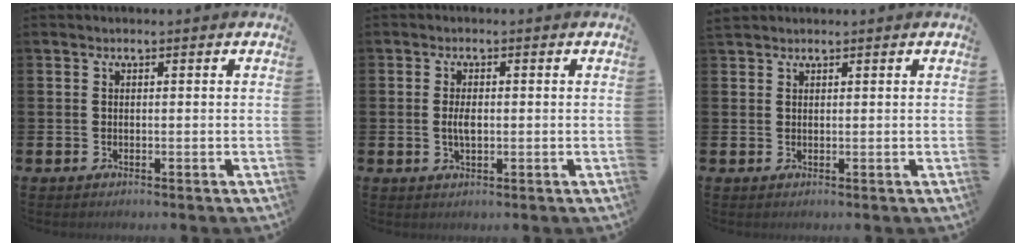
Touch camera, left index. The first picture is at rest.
{"total": 2.4, "force": [0.0, 1.1, 2.2], "torque": [-0.037, 0.000, -0.001]}
{"total": 1.3, "force": [1.2, 0.4, 0.0], "torque": [0.012, -0.001, 0.021]}